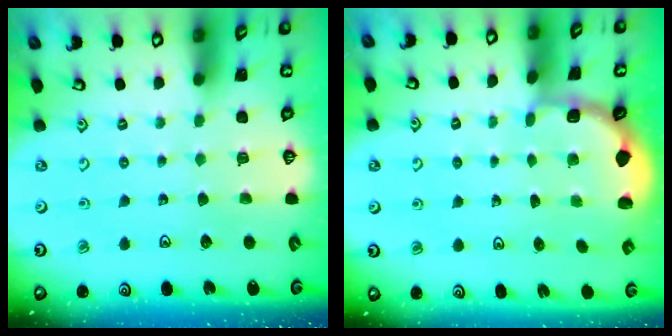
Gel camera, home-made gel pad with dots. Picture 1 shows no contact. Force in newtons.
{"total": 1.9, "press": 1.8, "slide": 0.7}